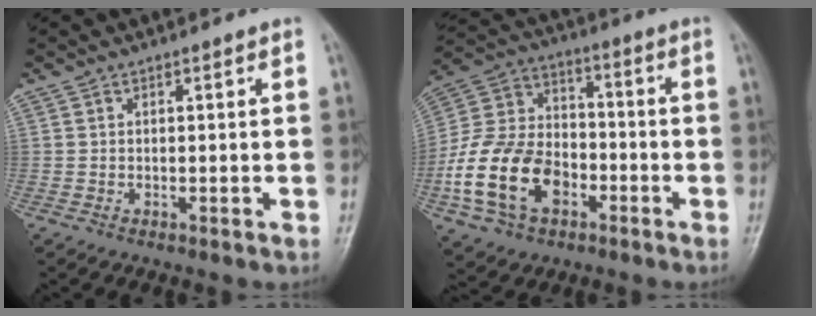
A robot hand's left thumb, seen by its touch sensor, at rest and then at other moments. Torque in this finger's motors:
{"motor_torque": [0.79, 4.22, 1.71, 1.06, 0.54]}